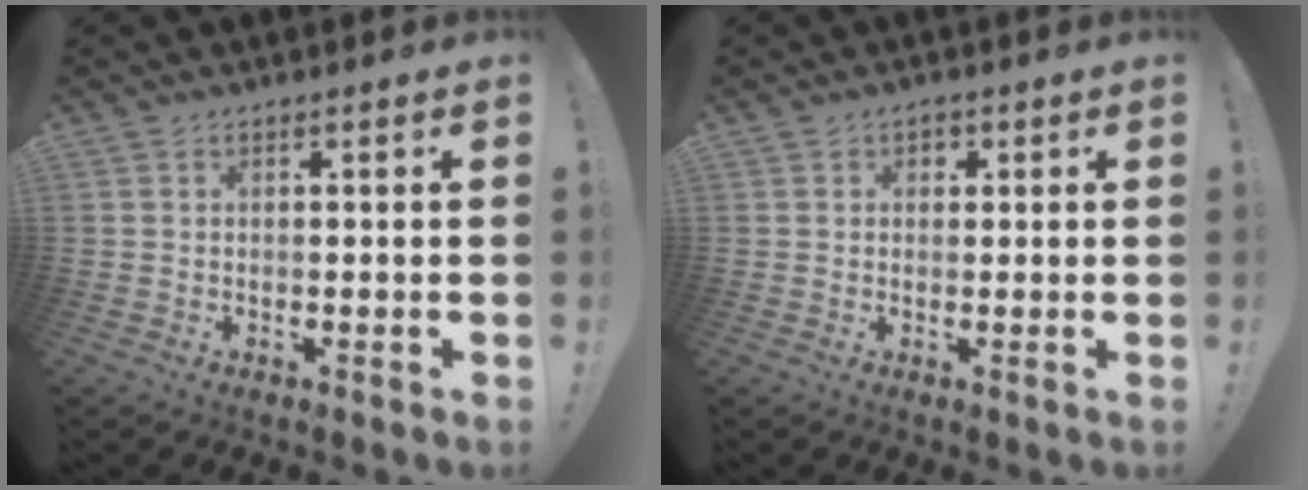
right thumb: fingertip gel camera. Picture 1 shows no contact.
{"total": 1.7, "force": [0.4, 1.6, 0.6], "torque": [-0.004, 0.000, 0.004]}